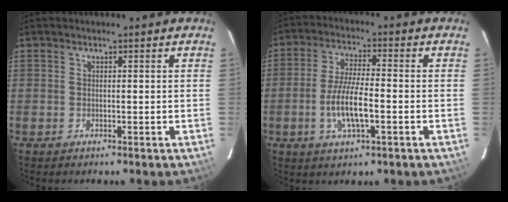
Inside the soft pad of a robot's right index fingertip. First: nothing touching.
{"total": 8.7, "force": [-2.5, 2.3, 8.0], "torque": [-0.159, -0.004, -0.049]}